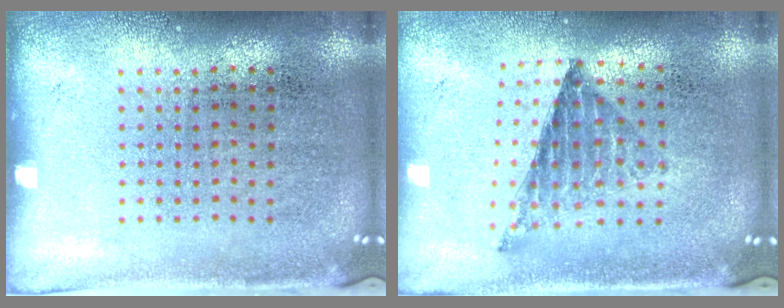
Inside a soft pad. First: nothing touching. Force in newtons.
{"total": 0.8, "press": 0.8, "slide": 0.1}